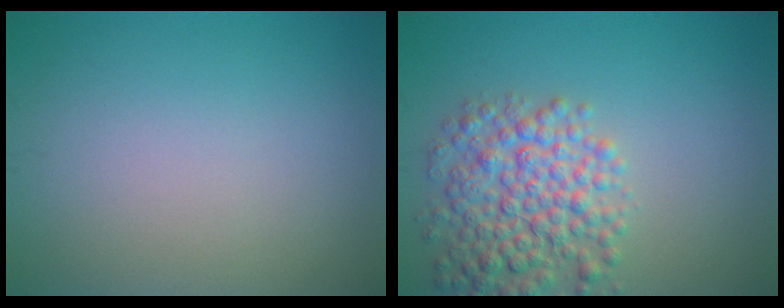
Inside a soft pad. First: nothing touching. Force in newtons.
{"total": 6.0, "press": 6.0, "slide": 0.2}